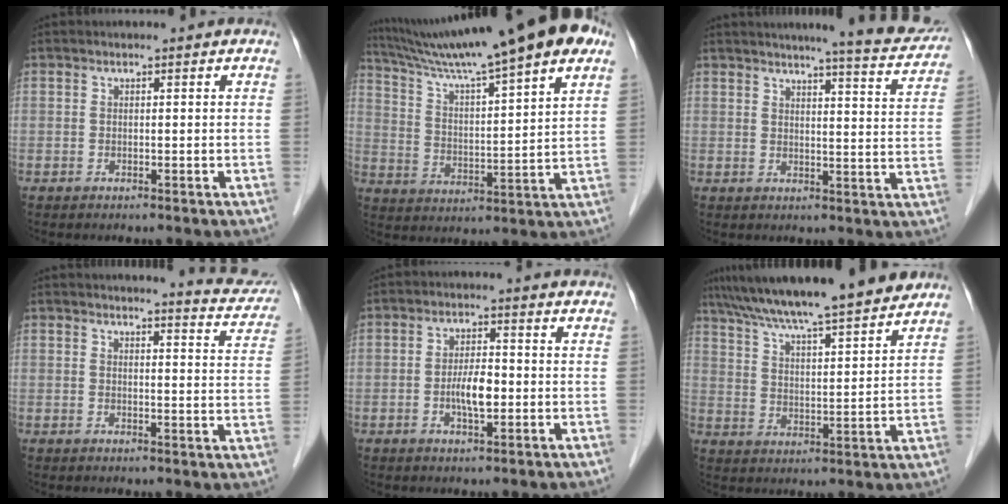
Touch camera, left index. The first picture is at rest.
{"total": 21.9, "force": [17.1, 0.1, 13.6], "torque": [-0.225, 0.019, 0.256]}
{"total": 11.4, "force": [10.6, 0.1, 4.3], "torque": [-0.052, -0.026, 0.112]}
{"total": 8.0, "force": [7.9, 0.3, 1.3], "torque": [-0.010, -0.032, 0.073]}
{"total": 4.5, "force": [-1.0, 1.4, 4.1], "torque": [-0.080, 0.001, -0.017]}
{"total": 17.6, "force": [15.4, 0.4, 8.5], "torque": [-0.140, 0.019, 0.233]}